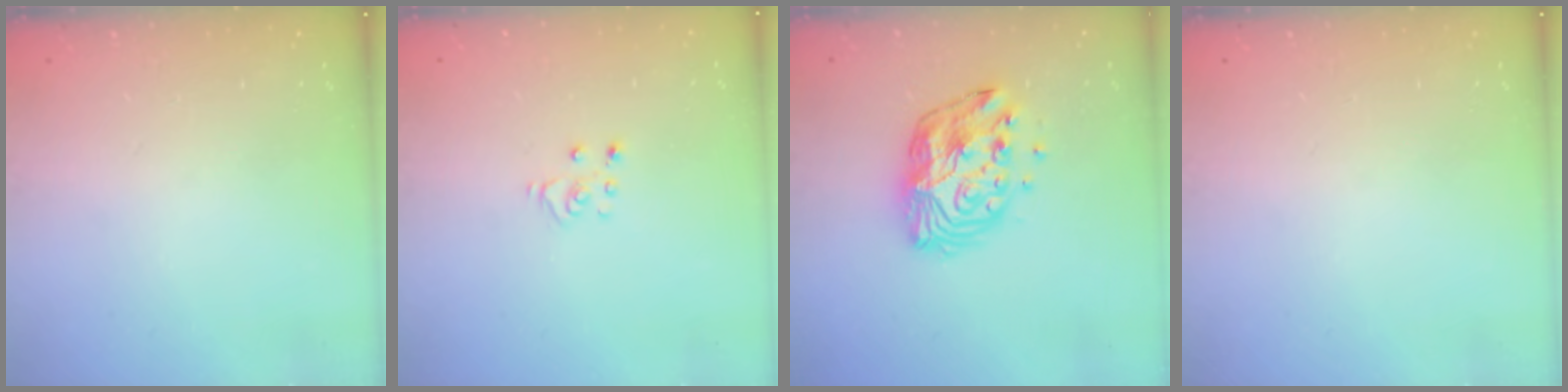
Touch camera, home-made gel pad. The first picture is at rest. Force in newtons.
{"total": 3.6, "press": 3.6, "slide": 0.2}
{"total": 12.9, "press": 12.9, "slide": 0.9}
{"total": 0.0}